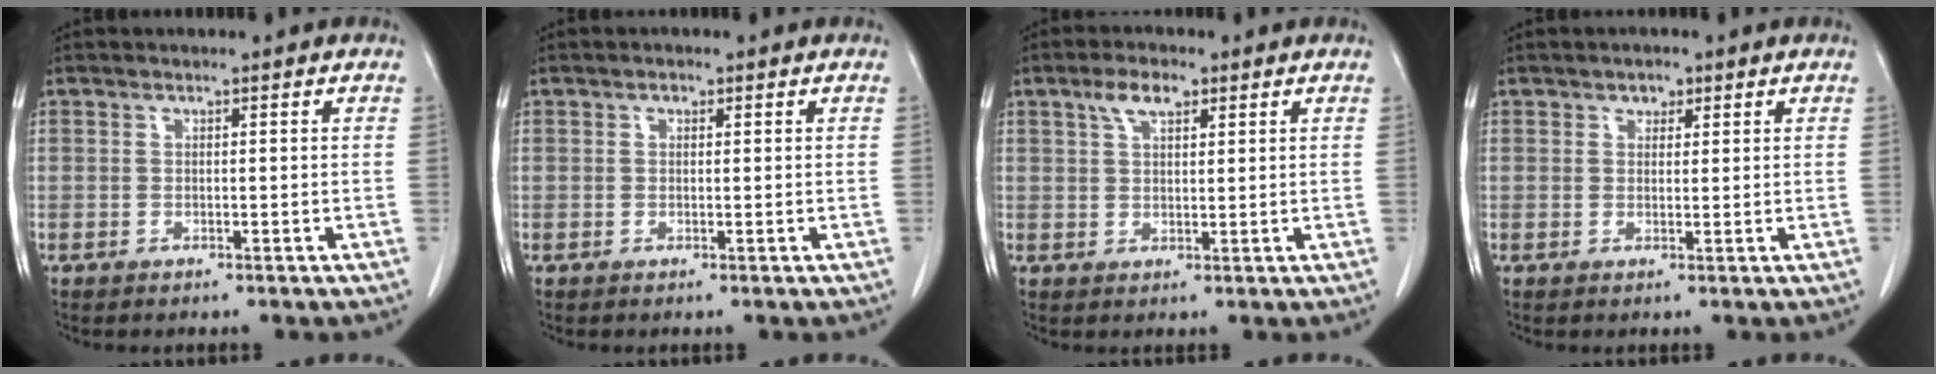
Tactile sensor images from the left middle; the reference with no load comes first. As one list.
[{"total": 0.7, "force": [0.3, 0.5, 0.4], "torque": [-0.006, 0.001, 0.004]}, {"total": 4.0, "force": [2.3, 1.7, 2.8], "torque": [-0.058, 0.011, 0.045]}, {"total": 1.6, "force": [1.0, 1.1, 0.6], "torque": [-0.008, 0.000, 0.014]}]